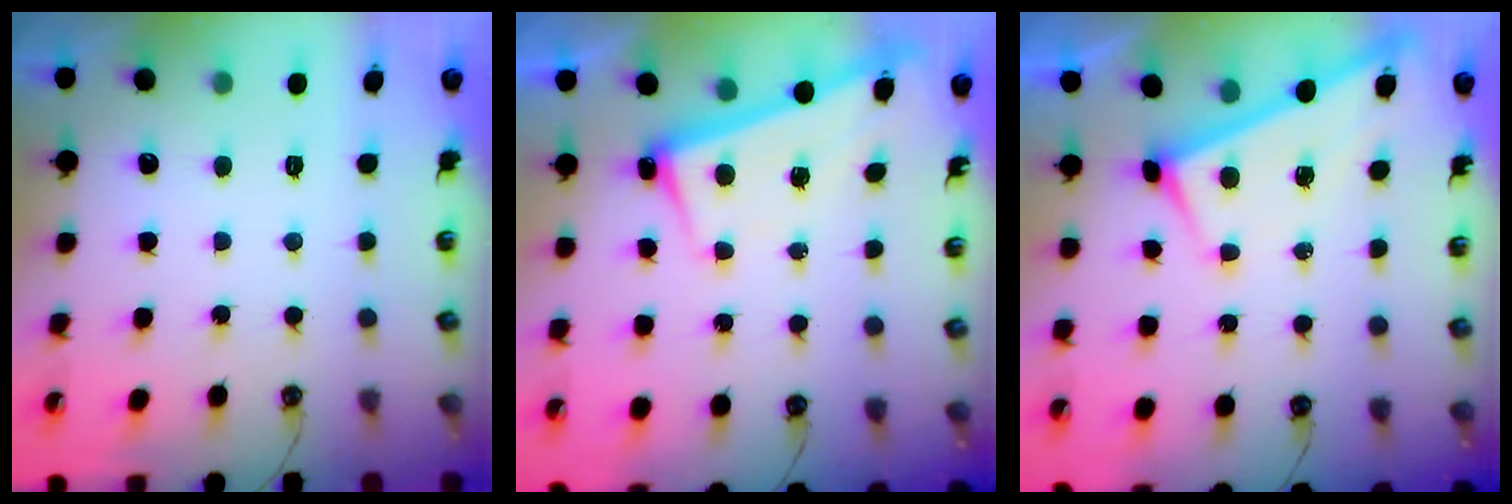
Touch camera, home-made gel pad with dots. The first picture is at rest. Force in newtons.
{"total": 2.7, "press": 2.7, "slide": 0.4}
{"total": 2.9, "press": 2.9, "slide": 0.2}